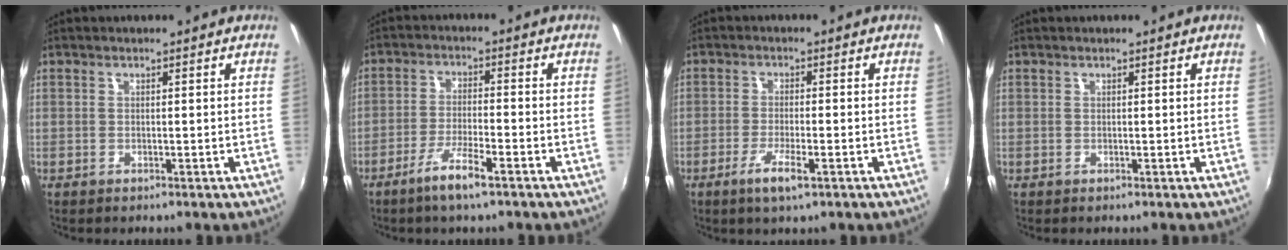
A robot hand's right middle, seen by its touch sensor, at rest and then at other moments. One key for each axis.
{"total": 6.2, "fx": -4.2, "fy": 0.6, "fz": 4.6, "tx": -0.100, "ty": -0.004, "tz": -0.079}
{"total": 5.0, "fx": -2.8, "fy": 0.7, "fz": 4.1, "tx": -0.089, "ty": -0.009, "tz": -0.052}
{"total": 0.0}